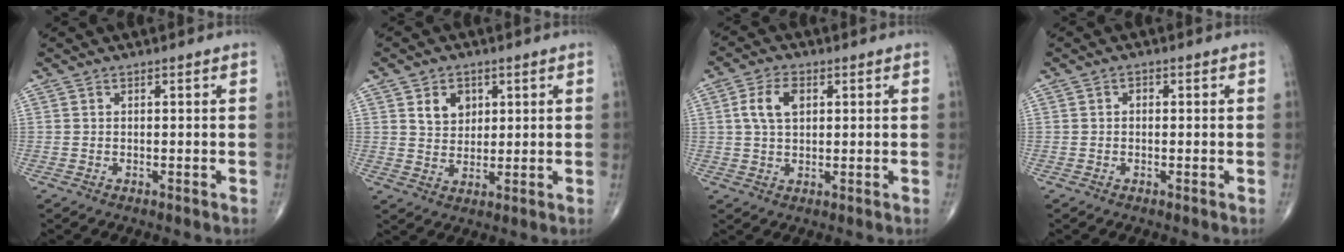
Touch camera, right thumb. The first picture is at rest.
{"total": 5.6, "force": [2.2, 4.3, 2.8], "torque": [-0.022, -0.013, 0.040]}
{"total": 6.2, "force": [1.6, 3.7, 4.7], "torque": [-0.092, 0.006, 0.028]}
{"total": 1.1, "force": [0.1, 0.8, 0.7], "torque": [-0.006, 0.005, -0.001]}